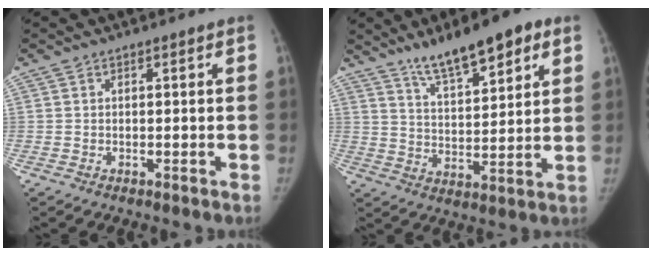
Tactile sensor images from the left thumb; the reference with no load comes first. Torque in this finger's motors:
{"motor_torque": [0.73, -0.29, 0.98, -0.94, 0.36]}